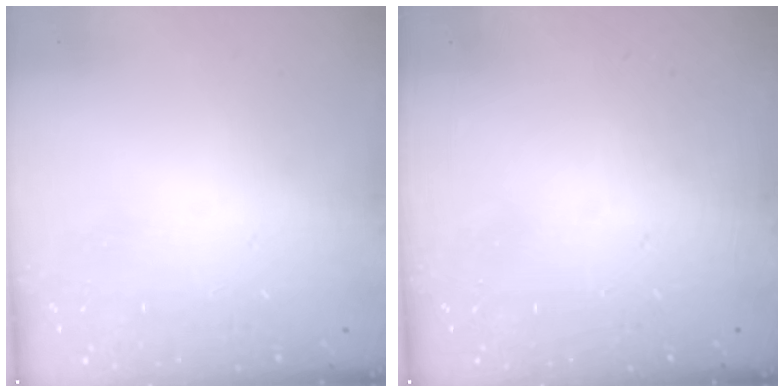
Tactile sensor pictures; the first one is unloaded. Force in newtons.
{"total": 0.0}